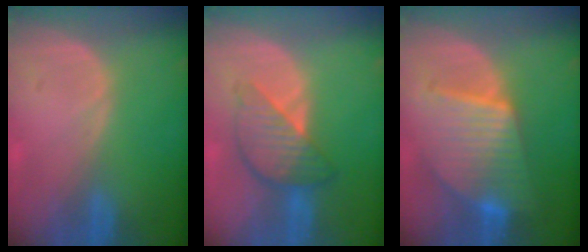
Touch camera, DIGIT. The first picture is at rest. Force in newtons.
{"total": 6.3, "press": 6.2, "slide": 0.4}
{"total": 9.4, "press": 9.4, "slide": 0.8}